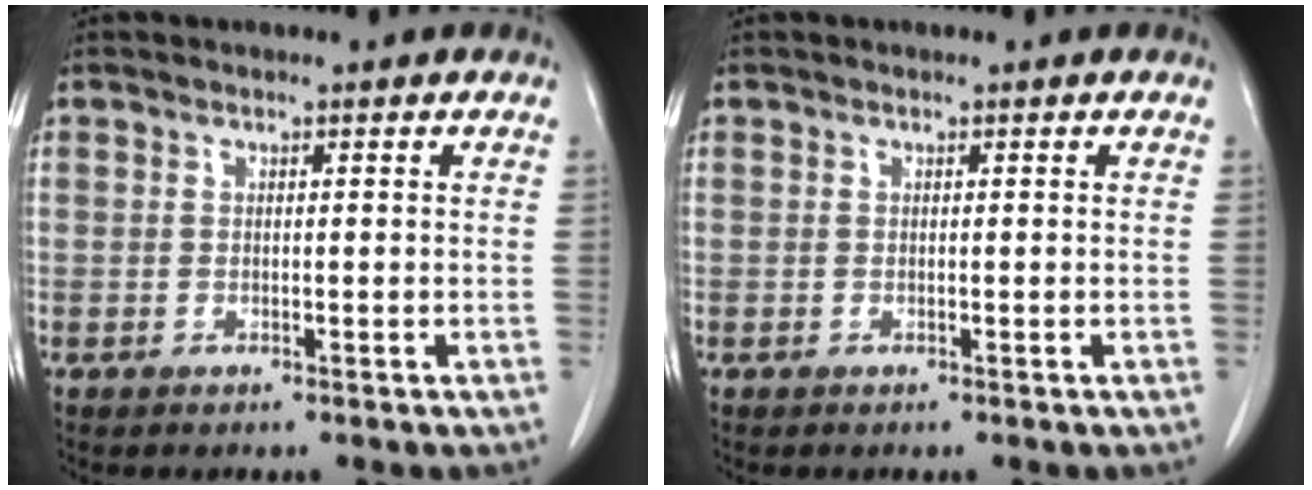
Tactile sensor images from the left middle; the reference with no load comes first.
{"total": 0.0}